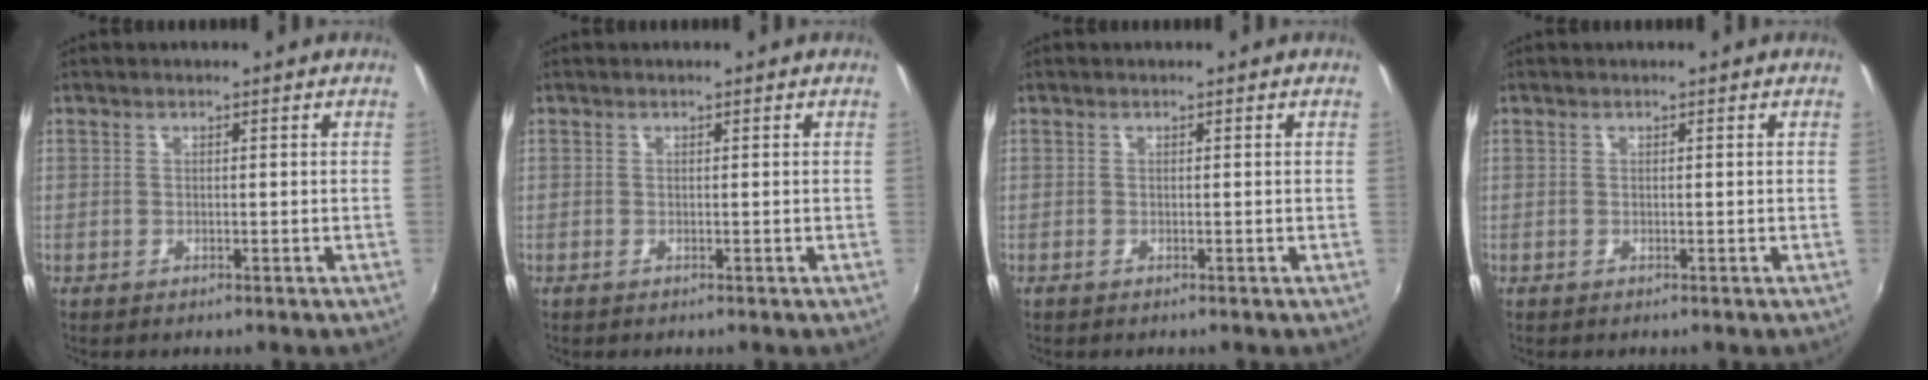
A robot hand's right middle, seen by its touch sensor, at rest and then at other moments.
{"total": 0.0}
{"total": 0.0}
{"total": 0.0}